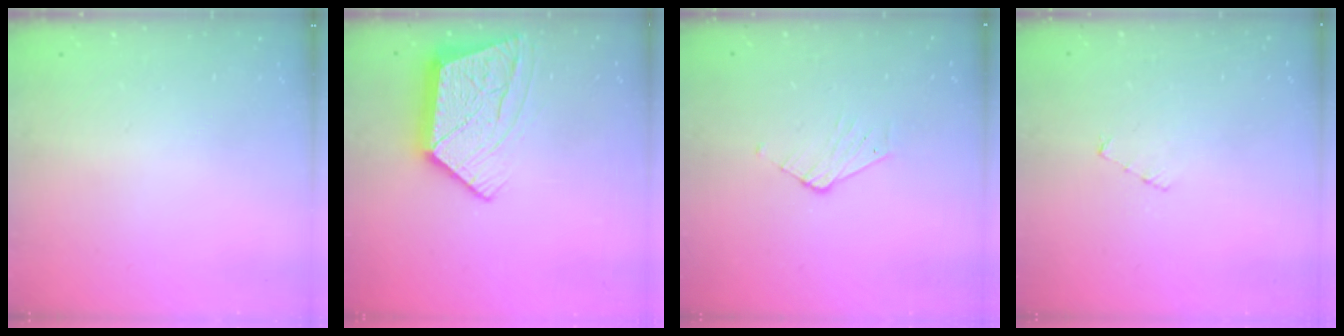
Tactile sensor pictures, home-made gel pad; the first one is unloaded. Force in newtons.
{"total": 14.4, "press": 14.3, "slide": 1.3}
{"total": 3.7, "press": 3.7, "slide": 0.3}
{"total": 3.5, "press": 3.5, "slide": 0.3}